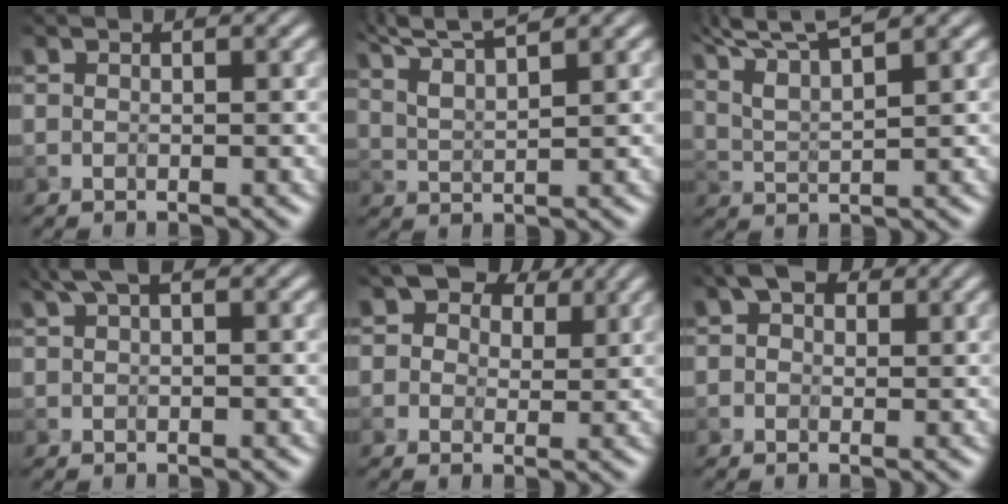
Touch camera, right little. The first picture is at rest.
{"total": 6.9, "force": [5.5, 1.5, 4.0], "torque": [-0.057, 0.023, 0.067]}
{"total": 7.9, "force": [5.9, 1.8, 4.9], "torque": [-0.080, 0.028, 0.072]}
{"total": 1.9, "force": [1.2, 0.5, 1.4], "torque": [-0.026, 0.005, 0.024]}
{"total": 4.9, "force": [2.8, 3.2, 2.4], "torque": [-0.036, 0.001, 0.029]}
{"total": 2.6, "force": [1.2, 1.6, 1.6], "torque": [-0.023, 0.004, 0.010]}